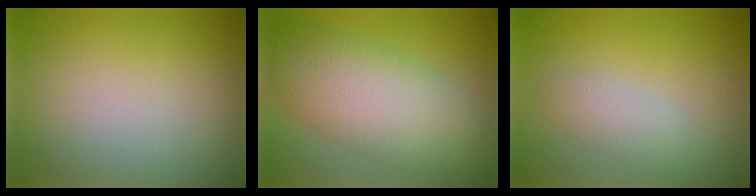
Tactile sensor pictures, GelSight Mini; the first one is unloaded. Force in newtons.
{"total": 8.3, "press": 8.3, "slide": 0.1}
{"total": 1.9, "press": 1.9, "slide": 0.0}